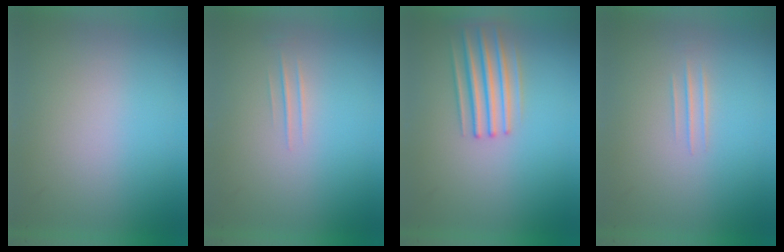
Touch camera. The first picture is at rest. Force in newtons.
{"total": 1.0}
{"total": 3.6}
{"total": 1.0}